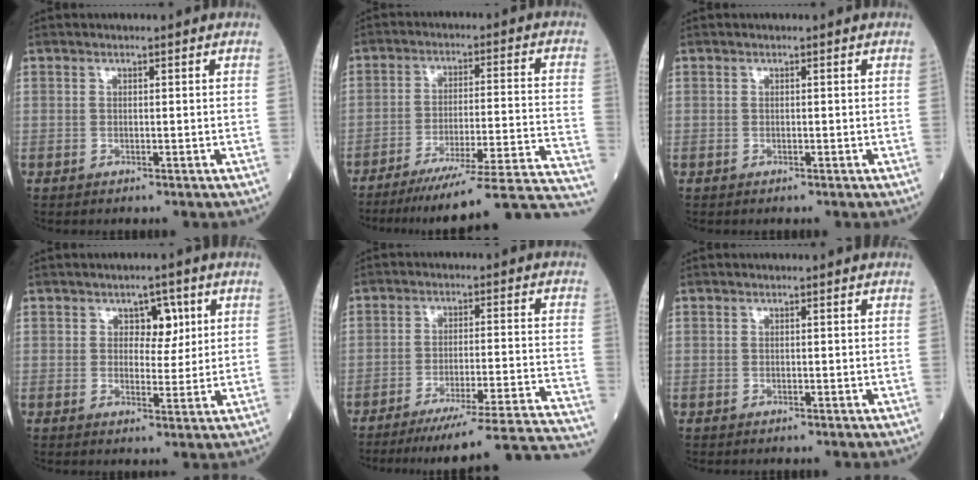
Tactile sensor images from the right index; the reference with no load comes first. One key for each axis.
{"total": 26.0, "fx": -23.9, "fy": -1.8, "fz": 9.9, "tx": -0.061, "ty": -0.019, "tz": -0.323}
{"total": 0.0}
{"total": 4.1, "fx": 1.6, "fy": 2.5, "fz": 2.8, "tx": -0.031, "ty": 0.006, "tz": 0.023}
{"total": 24.0, "fx": -22.6, "fy": -2.3, "fz": 7.8, "tx": -0.049, "ty": -0.028, "tz": -0.299}
{"total": 0.0}